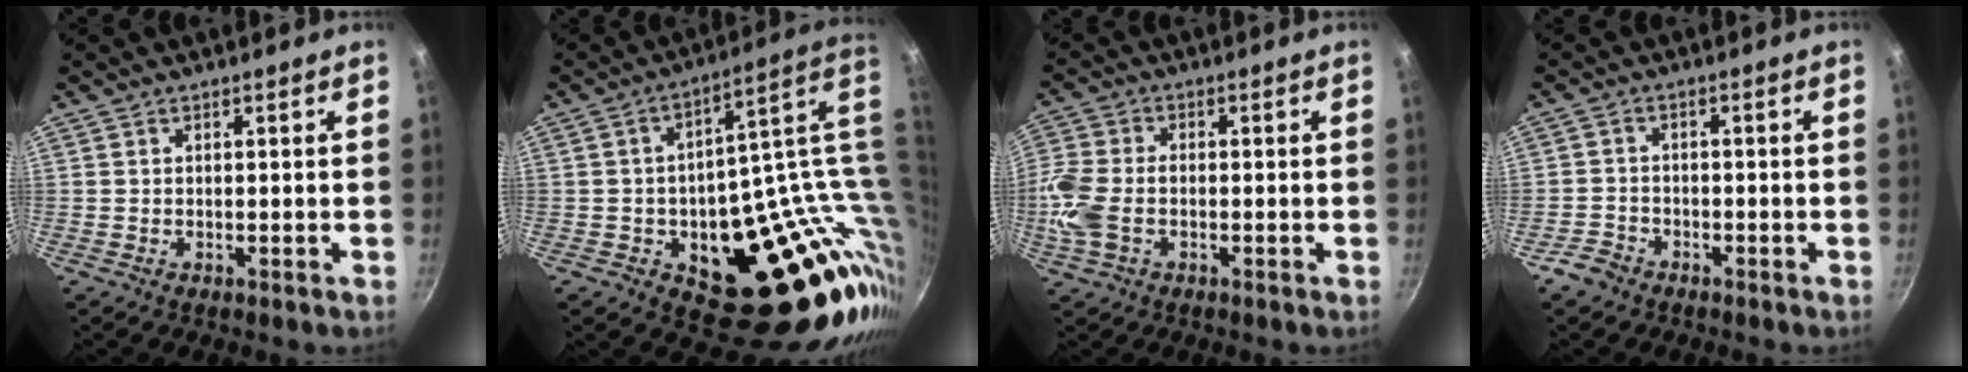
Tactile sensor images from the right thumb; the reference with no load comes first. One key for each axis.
{"total": 27.7, "fx": 8.7, "fy": 17.0, "fz": 20.1, "tx": -0.189, "ty": -0.008, "tz": 0.164}
{"total": 9.1, "fx": -2.0, "fy": 5.7, "fz": 6.8, "tx": -0.155, "ty": 0.007, "tz": -0.055}
{"total": 3.6, "fx": -2.6, "fy": 2.4, "fz": 0.9, "tx": -0.016, "ty": 0.029, "tz": -0.049}